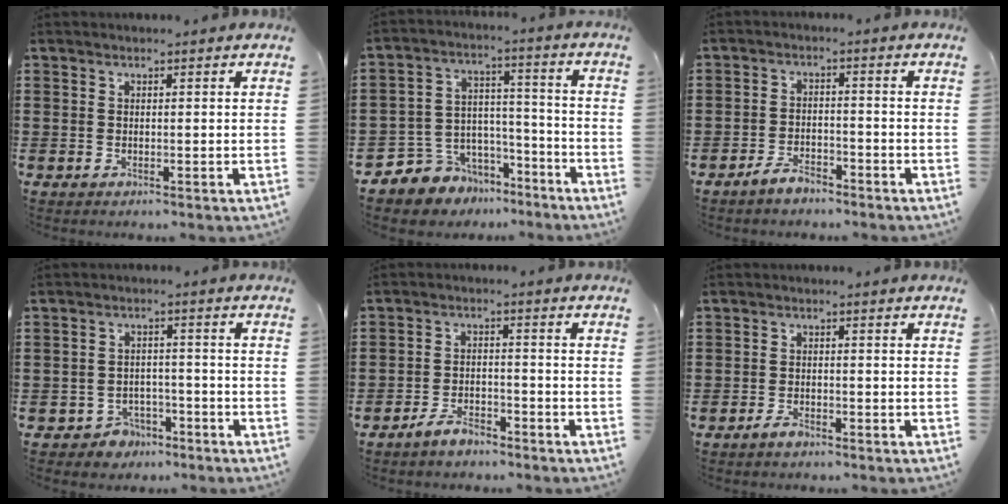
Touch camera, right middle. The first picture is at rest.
{"total": 6.2, "force": [-5.0, 3.7, -0.7], "torque": [-0.011, 0.007, -0.100]}
{"total": 3.5, "force": [-3.2, 1.1, 1.0], "torque": [-0.025, 0.005, -0.065]}
{"total": 3.3, "force": [-3.0, 1.5, 0.1], "torque": [-0.013, 0.004, -0.063]}
{"total": 3.9, "force": [-3.5, 1.2, 1.1], "torque": [-0.026, 0.007, -0.071]}
{"total": 1.9, "force": [-1.5, 0.8, 0.7], "torque": [-0.015, -0.001, -0.030]}